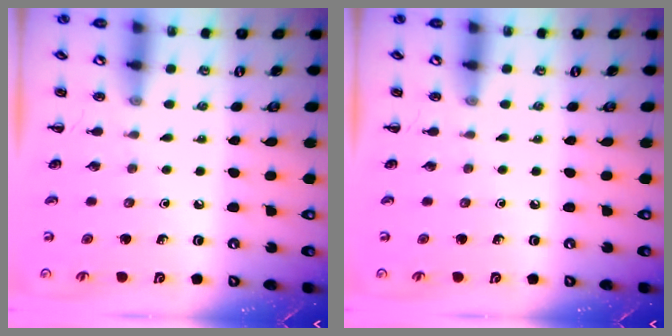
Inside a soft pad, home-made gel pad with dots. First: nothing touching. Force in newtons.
{"total": 0.0}